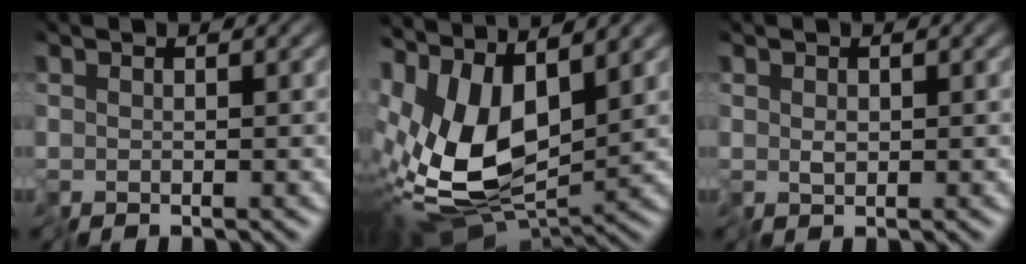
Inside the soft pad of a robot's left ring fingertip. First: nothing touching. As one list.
[{"total": 11.1, "force": [1.3, 5.3, 9.6], "torque": [-0.214, -0.010, 0.020]}, {"total": 0.7, "force": [0.1, 0.3, 0.6], "torque": [-0.014, 0.001, 0.003]}]